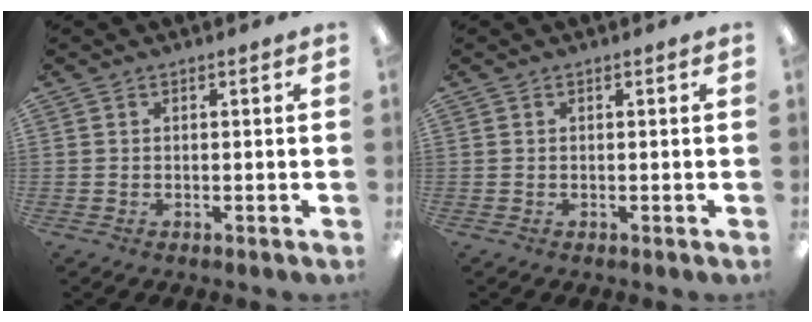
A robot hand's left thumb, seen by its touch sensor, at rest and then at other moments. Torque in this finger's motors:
{"motor_torque": [0.00, 0.00, -0.04, 0.04, 0.00]}